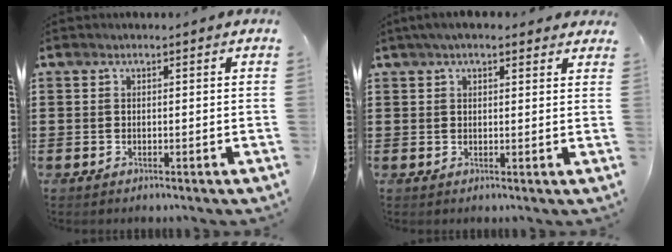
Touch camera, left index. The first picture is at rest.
{"total": 3.3, "force": [2.4, 1.1, 1.9], "torque": [-0.043, 0.007, 0.044]}